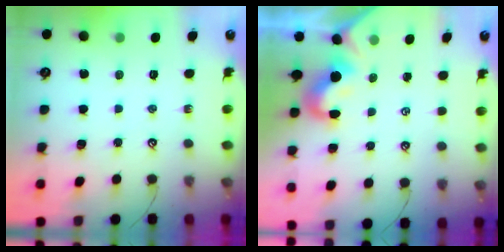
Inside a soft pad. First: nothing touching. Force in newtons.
{"total": 1.8, "press": 1.6, "slide": 0.8}